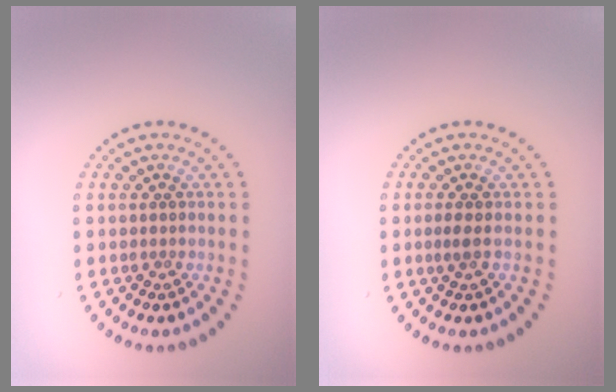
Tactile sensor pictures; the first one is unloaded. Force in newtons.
{"total": 0.9, "press": 0.7, "slide": 0.5}